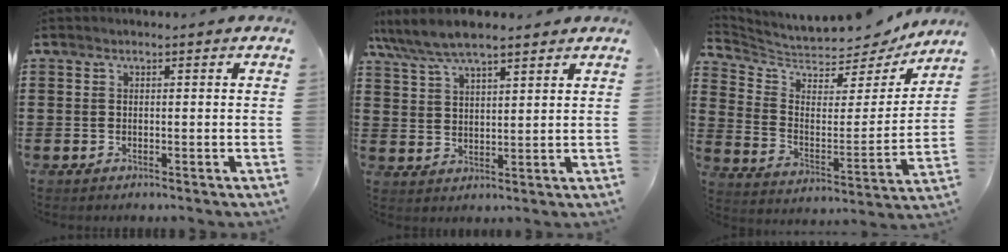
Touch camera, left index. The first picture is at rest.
{"total": 6.7, "force": [5.8, 1.7, 3.0], "torque": [-0.076, -0.013, 0.104]}
{"total": 5.4, "force": [5.0, 1.7, 0.8], "torque": [-0.051, -0.046, 0.084]}